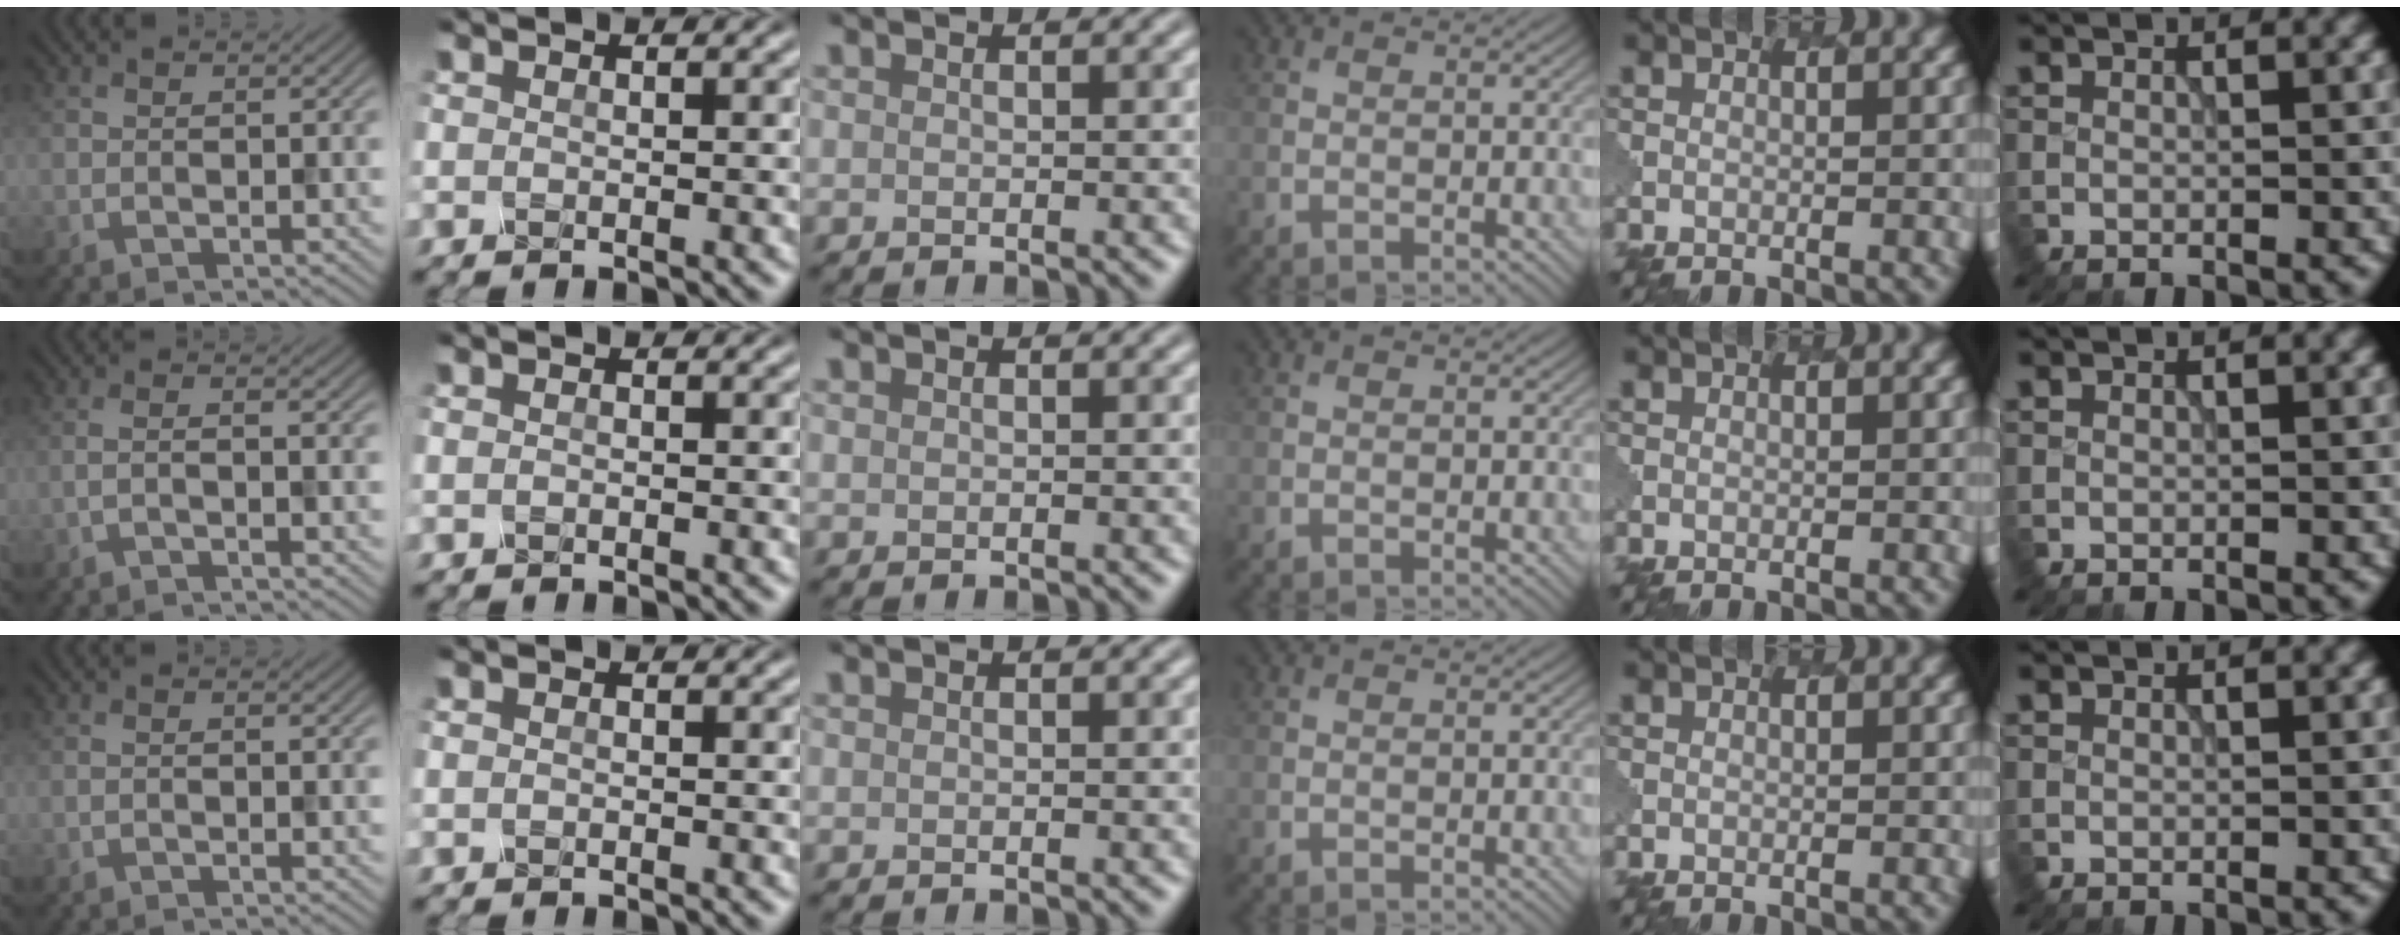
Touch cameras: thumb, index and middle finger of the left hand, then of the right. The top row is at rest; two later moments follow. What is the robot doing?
{"motion": "dispense", "object": "syringe"}